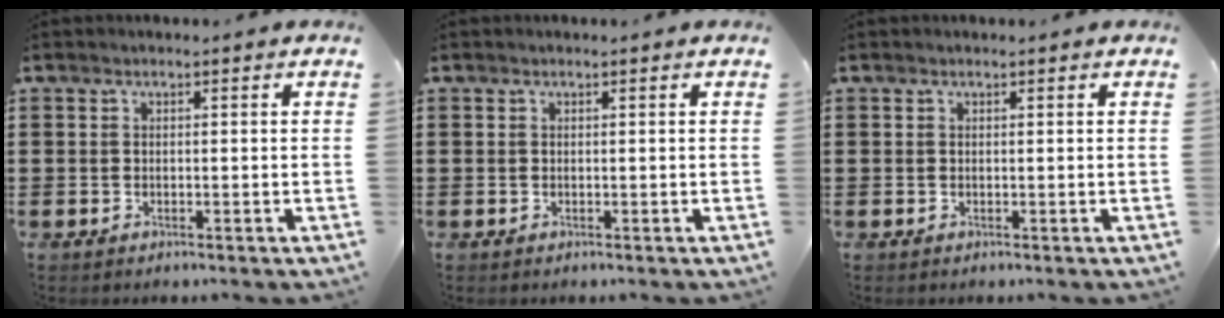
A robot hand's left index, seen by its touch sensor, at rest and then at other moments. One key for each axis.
{"total": 0.0}
{"total": 0.0}